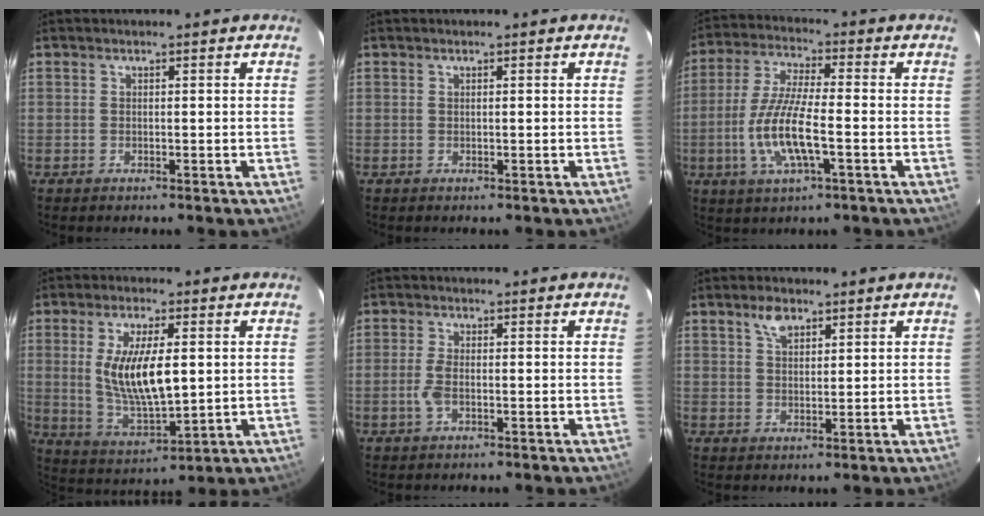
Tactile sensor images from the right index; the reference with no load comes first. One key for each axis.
{"total": 0.0}
{"total": 12.0, "fx": -3.2, "fy": 2.7, "fz": 11.2, "tx": -0.233, "ty": -0.005, "tz": -0.064}
{"total": 12.8, "fx": 1.4, "fy": 4.7, "fz": 11.8, "tx": -0.225, "ty": -0.009, "tz": 0.038}
{"total": 3.1, "fx": -0.9, "fy": 1.2, "fz": 2.7, "tx": -0.063, "ty": 0.001, "tz": -0.018}
{"total": 3.7, "fx": 2.3, "fy": 1.9, "fz": 2.2, "tx": -0.037, "ty": 0.009, "tz": 0.043}